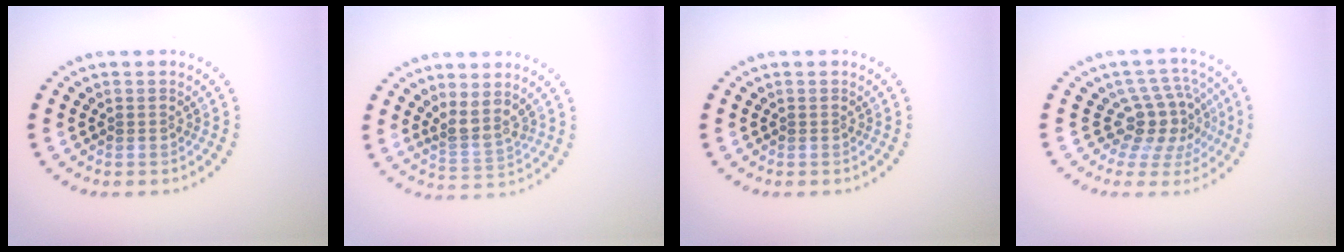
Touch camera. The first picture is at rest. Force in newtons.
{"total": 2.7, "press": 2.1, "slide": 1.7}
{"total": 0.0}
{"total": 4.2, "press": 3.2, "slide": 2.8}